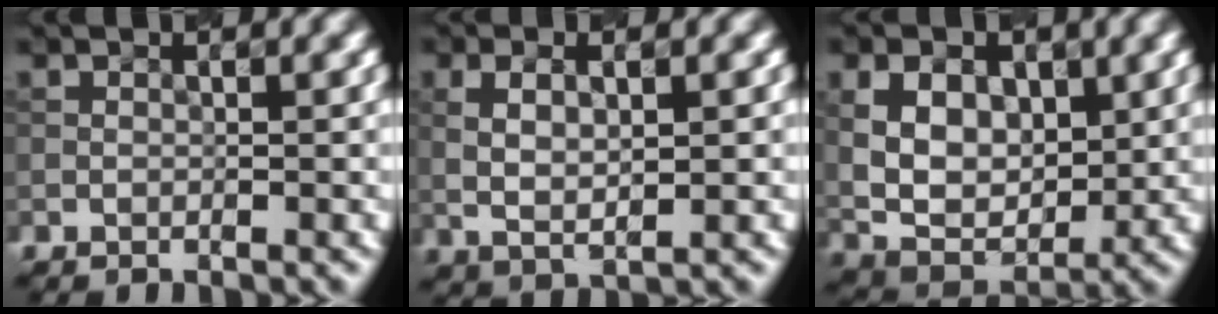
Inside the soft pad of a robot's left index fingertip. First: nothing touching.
{"total": 3.1, "force": [0.5, 1.3, 2.7], "torque": [-0.058, -0.002, 0.015]}
{"total": 6.7, "force": [1.4, 4.6, 4.7], "torque": [-0.090, -0.005, 0.028]}